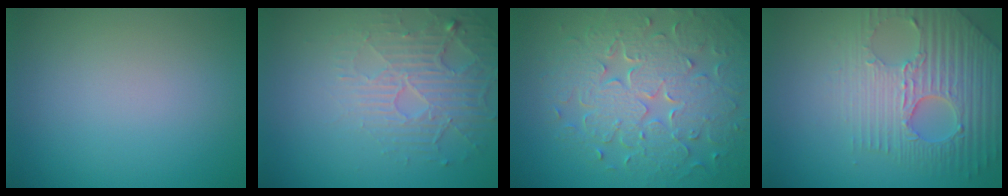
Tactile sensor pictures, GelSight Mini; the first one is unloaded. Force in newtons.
{"total": 5.2, "press": 3.3, "slide": 4.1}
{"total": 8.3, "press": 5.9, "slide": 5.8}
{"total": 7.3, "press": 5.4, "slide": 4.9}